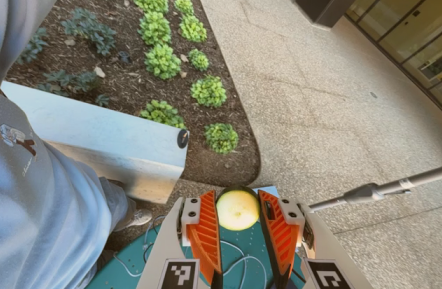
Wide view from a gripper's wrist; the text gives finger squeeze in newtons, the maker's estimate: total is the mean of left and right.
{"total": 10.6, "left": 11.6, "right": 9.5}